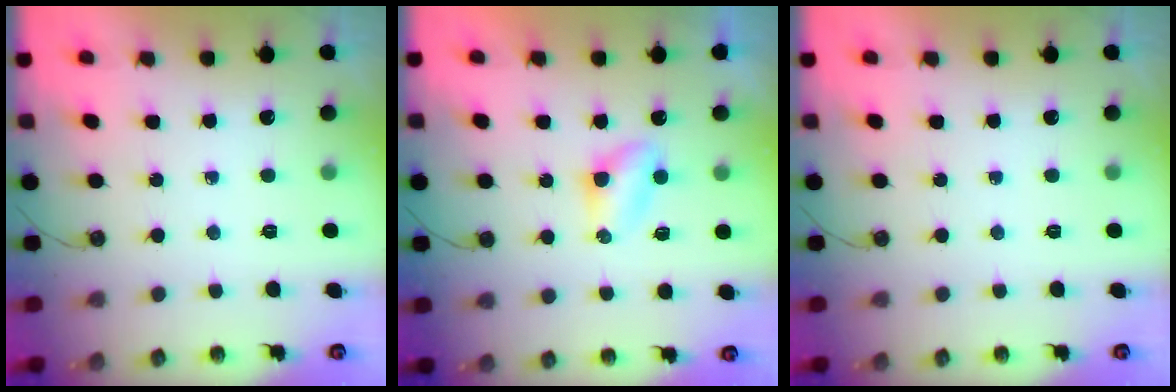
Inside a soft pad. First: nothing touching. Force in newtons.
{"total": 3.8, "press": 3.8, "slide": 0.5}
{"total": 0.0}